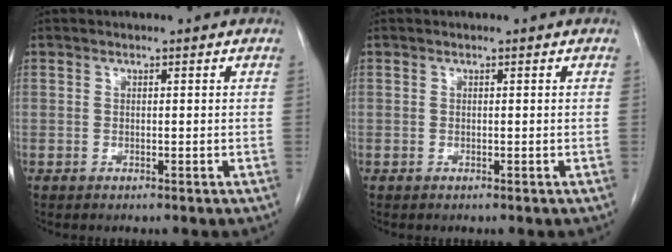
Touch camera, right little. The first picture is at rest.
{"total": 0.0}